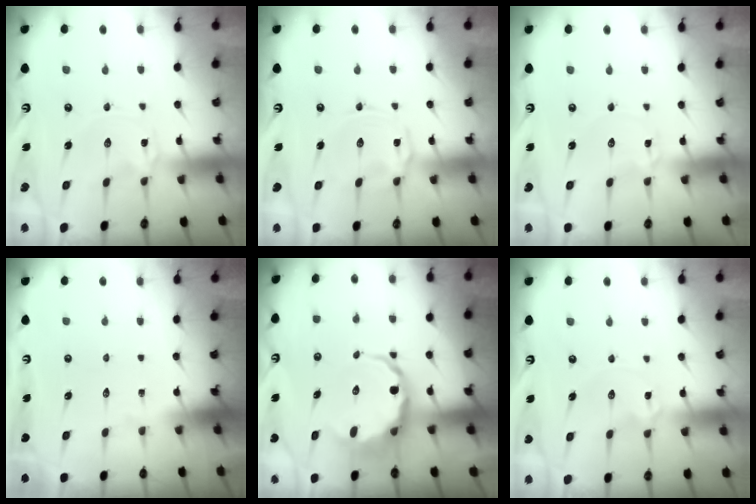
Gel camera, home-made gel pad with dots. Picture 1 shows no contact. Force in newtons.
{"total": 2.5, "press": 2.4, "slide": 0.5}
{"total": 1.4, "press": 1.4, "slide": 0.1}
{"total": 0.0}
{"total": 7.6, "press": 7.2, "slide": 2.4}
{"total": 0.0}